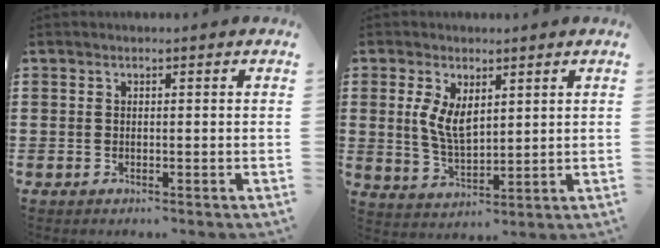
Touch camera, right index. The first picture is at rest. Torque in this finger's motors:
{"motor_torque": [0.47, 0.38, 0.48, 0.11]}